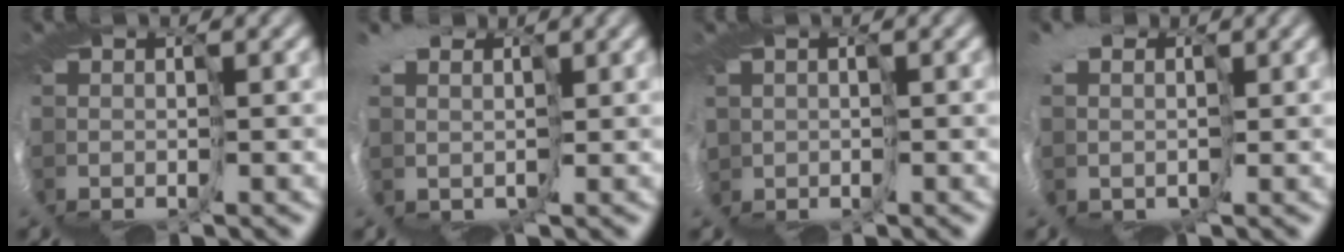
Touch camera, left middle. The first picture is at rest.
{"total": 4.6, "force": [1.7, 3.7, 2.0], "torque": [-0.040, -0.016, 0.018]}
{"total": 4.9, "force": [0.6, 4.3, 2.3], "torque": [-0.099, -0.002, 0.003]}
{"total": 5.4, "force": [1.0, 4.6, 2.6], "torque": [-0.055, -0.017, 0.003]}